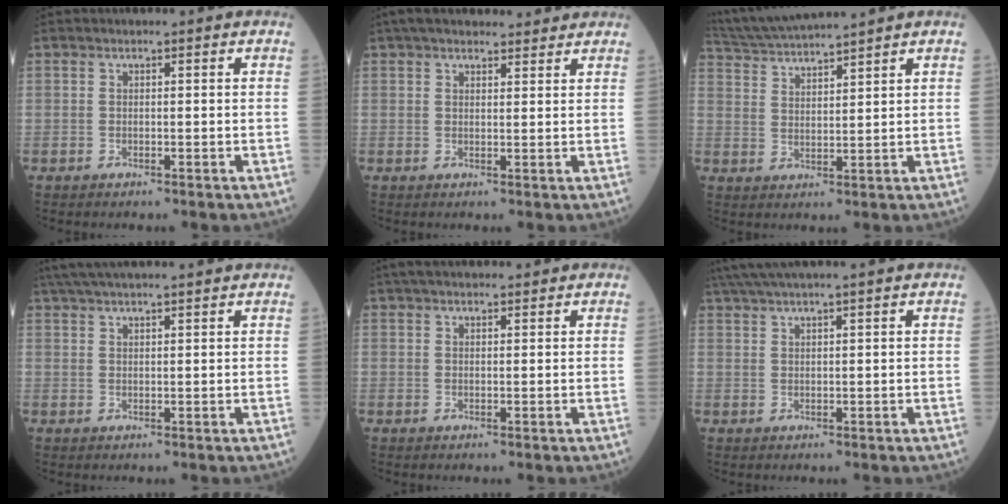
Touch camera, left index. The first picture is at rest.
{"total": 11.1, "force": [9.7, 2.8, 4.5], "torque": [-0.055, 0.034, 0.135]}
{"total": 9.3, "force": [8.7, -1.4, 3.1], "torque": [-0.063, 0.014, 0.161]}
{"total": 12.5, "force": [11.0, 0.3, 5.9], "torque": [-0.105, 0.038, 0.161]}
{"total": 7.7, "force": [6.7, 1.5, 3.4], "torque": [-0.048, 0.033, 0.102]}
{"total": 8.2, "force": [7.1, -1.2, 4.1], "torque": [-0.069, 0.030, 0.108]}